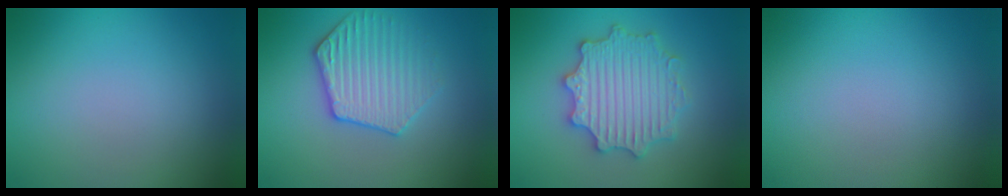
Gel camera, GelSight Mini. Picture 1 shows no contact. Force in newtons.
{"total": 3.6, "press": 3.5, "slide": 0.6}
{"total": 5.6, "press": 5.5, "slide": 1.0}
{"total": 0.0}